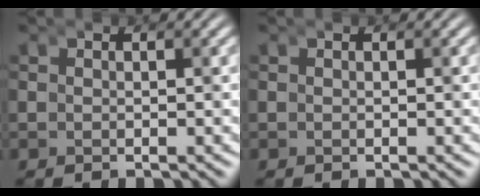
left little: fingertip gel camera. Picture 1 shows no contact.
{"total": 0.0}